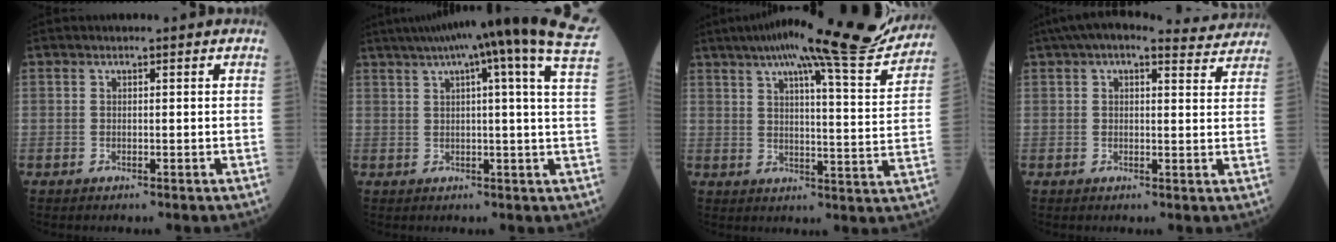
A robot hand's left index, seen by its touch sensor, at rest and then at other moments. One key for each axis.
{"total": 20.5, "fx": 14.8, "fy": -0.9, "fz": 14.2, "tx": -0.226, "ty": 0.004, "tz": 0.176}
{"total": 21.0, "fx": 17.9, "fy": 1.0, "fz": 11.0, "tx": -0.163, "ty": -0.023, "tz": 0.232}
{"total": 11.2, "fx": 9.8, "fy": 3.0, "fz": 4.5, "tx": -0.056, "ty": 0.027, "tz": 0.112}